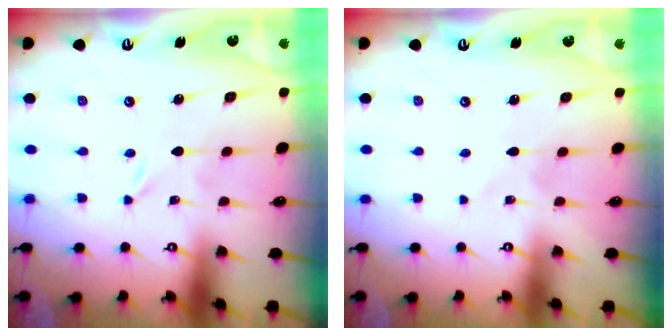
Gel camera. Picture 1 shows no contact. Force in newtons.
{"total": 2.4, "press": 2.4, "slide": 0.3}